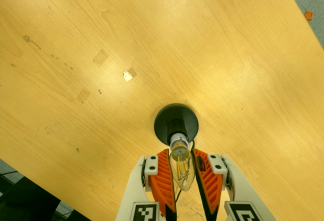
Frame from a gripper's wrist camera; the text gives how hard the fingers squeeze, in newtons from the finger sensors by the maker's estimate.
{"total": 12.0, "left": 11.9, "right": 12.2}